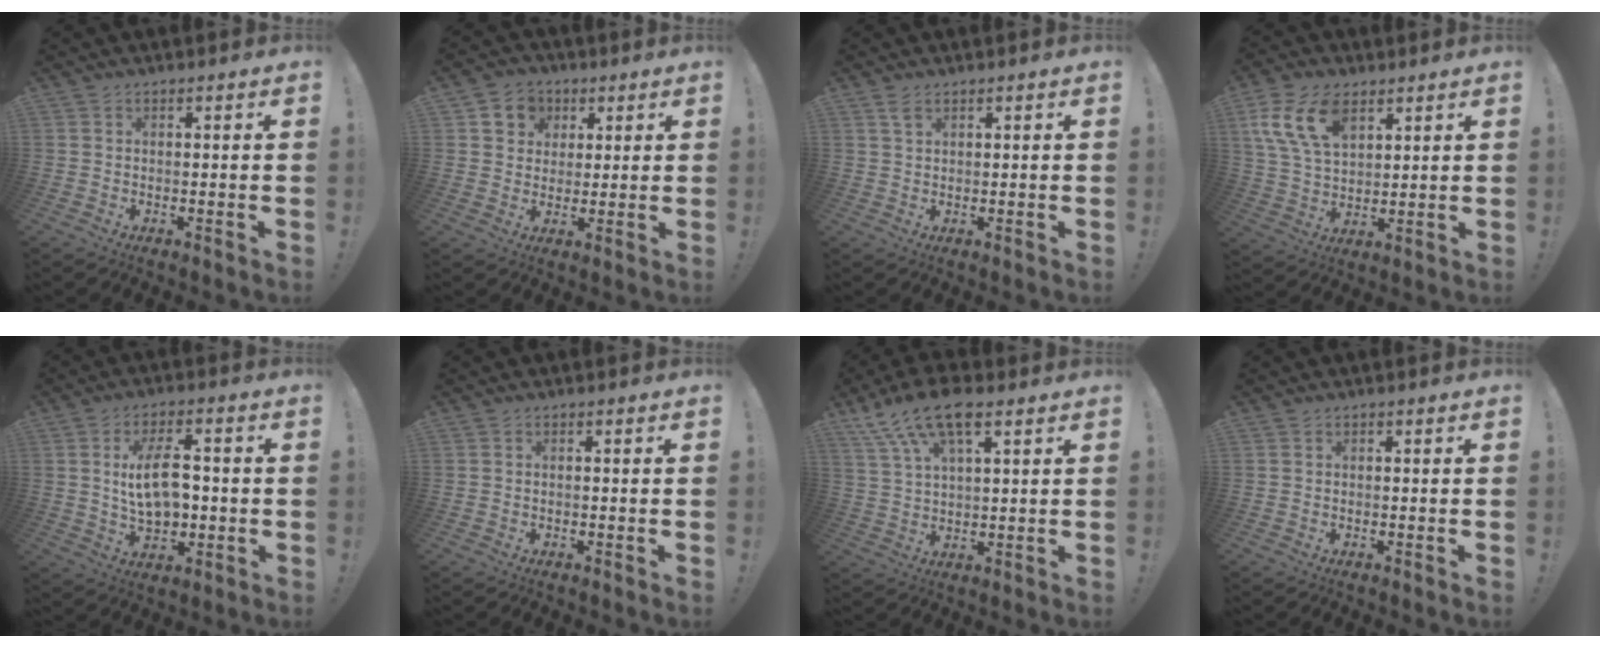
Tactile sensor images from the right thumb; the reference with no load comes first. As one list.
[{"total": 7.7, "force": [2.6, 7.0, 2.0], "torque": [-0.030, -0.007, 0.054]}, {"total": 2.3, "force": [1.5, 0.9, 1.5], "torque": [-0.024, -0.005, 0.026]}, {"total": 14.6, "force": [7.5, 8.6, 9.1], "torque": [-0.182, -0.021, 0.141]}, {"total": 12.2, "force": [0.7, 6.8, 10.1], "torque": [-0.175, -0.001, 0.009]}, {"total": 0.0}, {"total": 13.0, "force": [7.6, 5.0, 9.3], "torque": [-0.172, -0.034, 0.136]}, {"total": 0.0}]